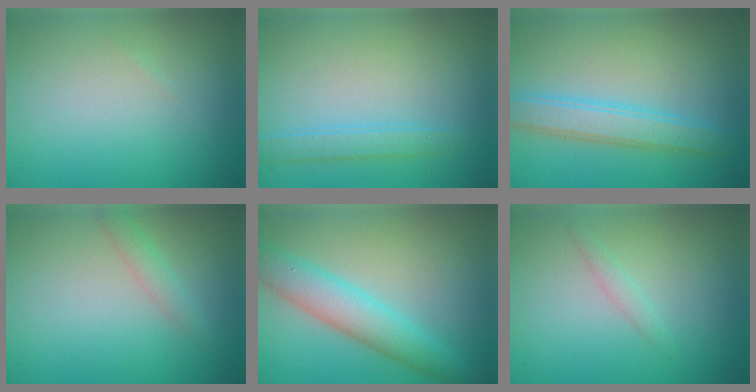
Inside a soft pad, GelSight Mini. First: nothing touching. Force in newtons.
{"total": 1.9, "press": 1.9, "slide": 0.1}
{"total": 3.8, "press": 3.8, "slide": 0.0}
{"total": 1.5, "press": 1.5, "slide": 0.0}
{"total": 4.8, "press": 4.8, "slide": 0.3}
{"total": 1.0, "press": 0.9, "slide": 0.2}